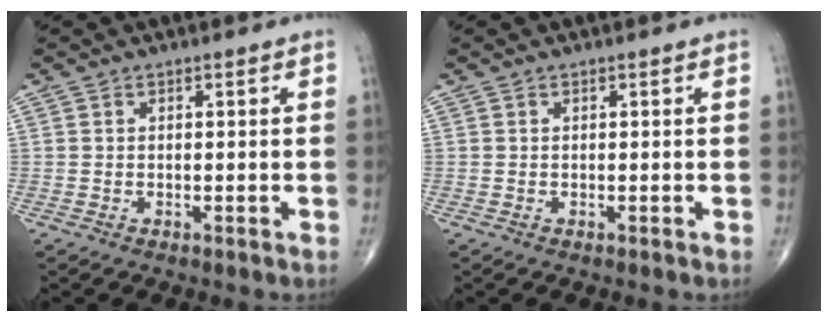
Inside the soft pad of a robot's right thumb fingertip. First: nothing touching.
{"total": 0.0}